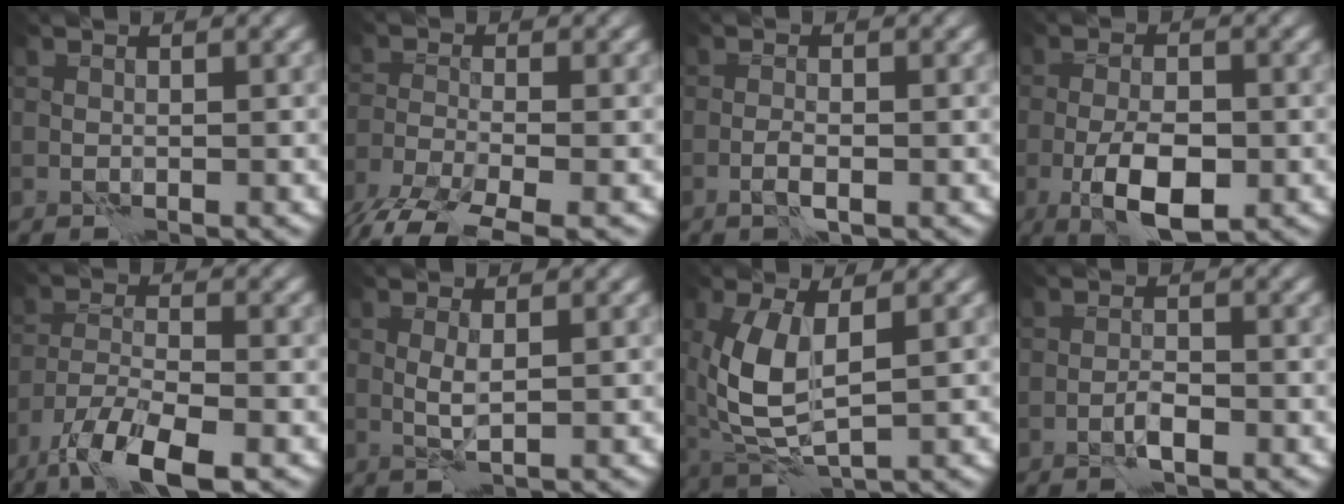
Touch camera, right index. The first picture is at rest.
{"total": 6.3, "force": [-4.6, 1.7, 4.0], "torque": [-0.074, -0.018, -0.092]}
{"total": 1.4, "force": [-0.5, 0.3, 1.3], "torque": [-0.026, 0.001, -0.011]}
{"total": 6.0, "force": [-2.2, 2.3, 5.1], "torque": [-0.091, 0.001, -0.042]}
{"total": 8.1, "force": [-5.6, 2.4, 5.4], "torque": [-0.097, -0.010, -0.108]}
{"total": 1.5, "force": [0.6, 0.1, 1.4], "torque": [-0.031, -0.001, 0.012]}
{"total": 6.6, "force": [1.1, 2.9, 5.9], "torque": [-0.145, -0.004, 0.023]}
{"total": 1.2, "force": [-0.6, 0.1, 1.1], "torque": [-0.021, 0.004, -0.013]}